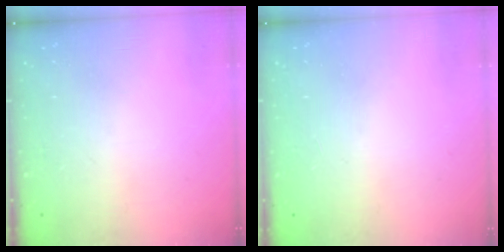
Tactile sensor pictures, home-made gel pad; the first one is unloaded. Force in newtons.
{"total": 1.7, "press": 1.6, "slide": 0.2}